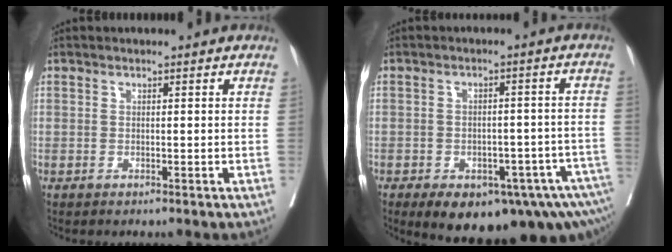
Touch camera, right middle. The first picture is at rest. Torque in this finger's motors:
{"motor_torque": [1.10, -1.04, 0.44, 0.06]}